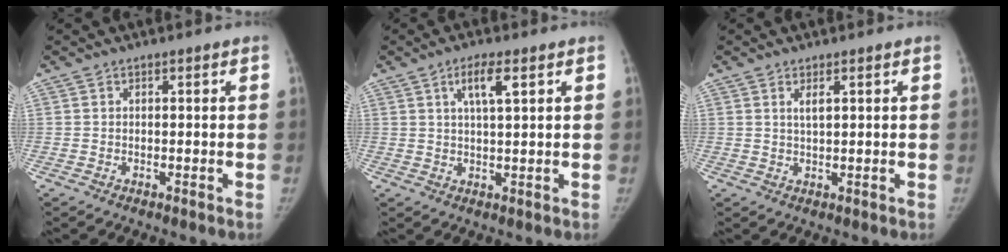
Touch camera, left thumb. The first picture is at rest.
{"total": 5.1, "force": [2.3, 1.1, 4.4], "torque": [-0.081, -0.004, 0.043]}
{"total": 1.7, "force": [0.9, 0.4, 1.5], "torque": [-0.027, -0.005, 0.018]}